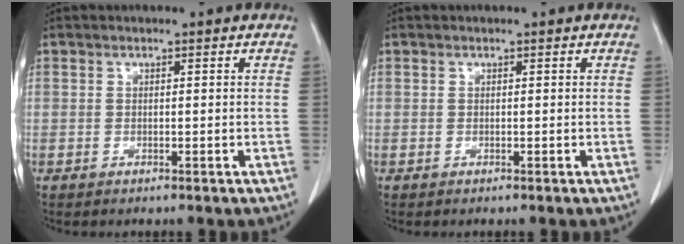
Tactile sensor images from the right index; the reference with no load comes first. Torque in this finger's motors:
{"motor_torque": [0.00, 0.00, 0.00, 0.00]}